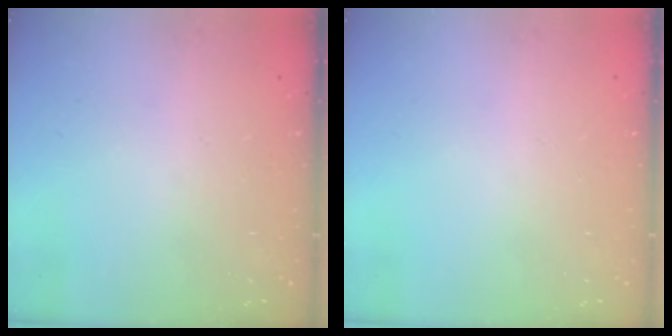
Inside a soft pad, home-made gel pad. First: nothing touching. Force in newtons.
{"total": 0.0}